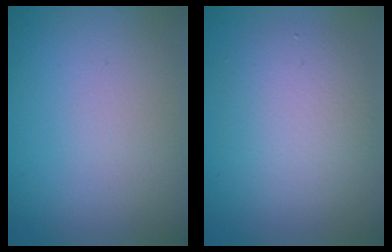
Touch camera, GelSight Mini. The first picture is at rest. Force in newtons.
{"total": 2.6, "press": 2.6, "slide": 0.3}